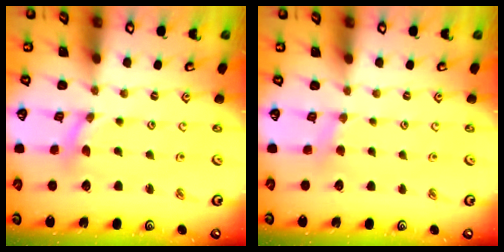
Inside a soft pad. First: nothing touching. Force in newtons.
{"total": 2.6, "press": 2.6, "slide": 0.5}